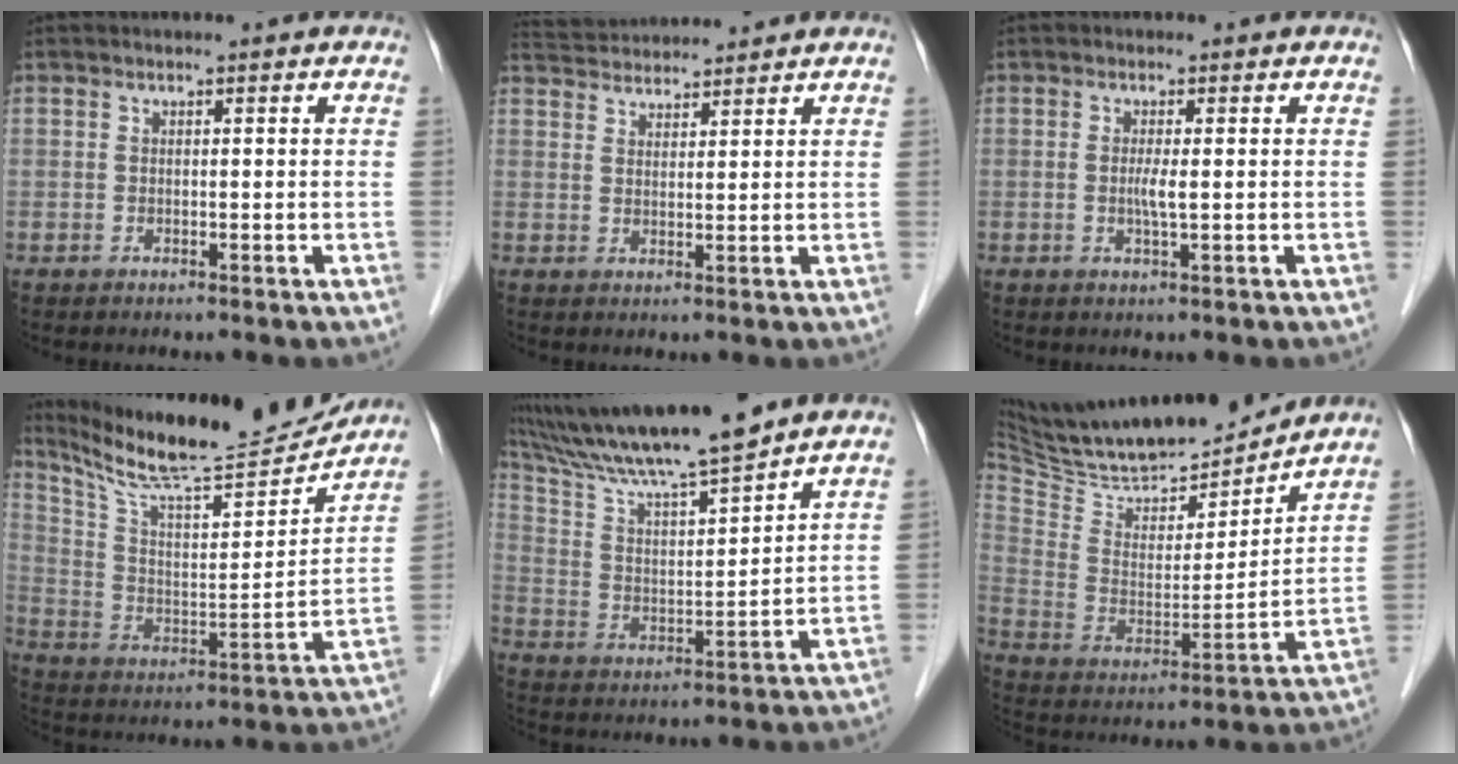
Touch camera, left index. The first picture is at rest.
{"total": 7.2, "force": [7.1, 0.7, 1.2], "torque": [-0.030, 0.037, 0.118]}
{"total": 2.0, "force": [0.0, -0.1, 2.0], "torque": [-0.042, -0.003, -0.001]}
{"total": 20.0, "force": [18.5, 0.7, 7.6], "torque": [-0.141, -0.025, 0.294]}
{"total": 15.4, "force": [13.4, -0.6, 7.6], "torque": [-0.144, 0.010, 0.240]}
{"total": 20.3, "force": [18.9, 2.8, 6.8], "torque": [-0.126, -0.014, 0.316]}